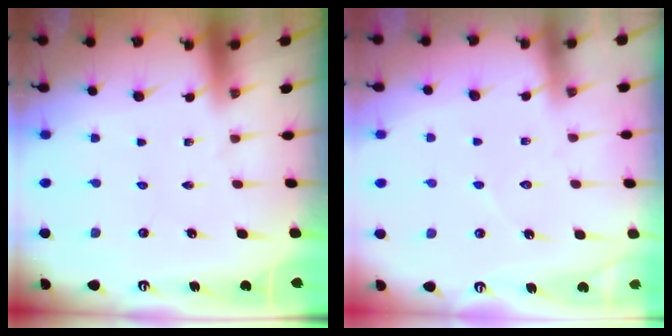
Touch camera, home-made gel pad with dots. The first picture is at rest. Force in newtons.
{"total": 4.4, "press": 4.4, "slide": 0.3}